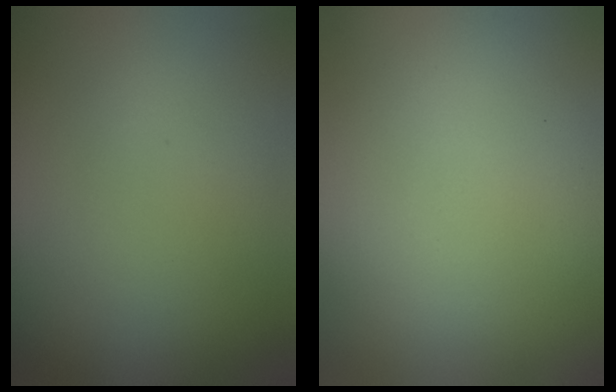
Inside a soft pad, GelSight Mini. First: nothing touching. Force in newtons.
{"total": 0.0}